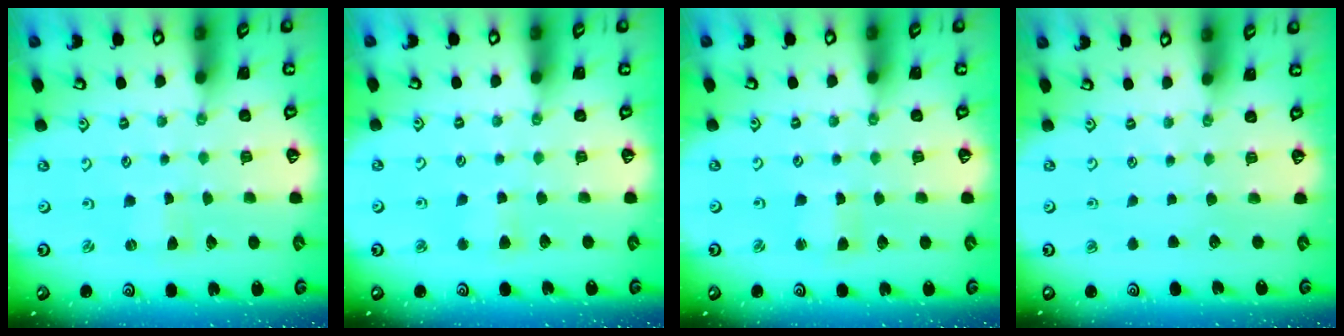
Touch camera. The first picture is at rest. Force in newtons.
{"total": 2.8, "press": 2.8, "slide": 0.5}
{"total": 1.8, "press": 1.7, "slide": 0.4}
{"total": 0.0}